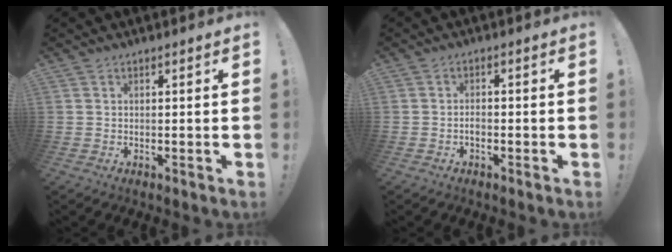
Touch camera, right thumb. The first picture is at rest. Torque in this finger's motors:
{"motor_torque": [0.26, -0.08, 0.10, -0.08, 0.00]}